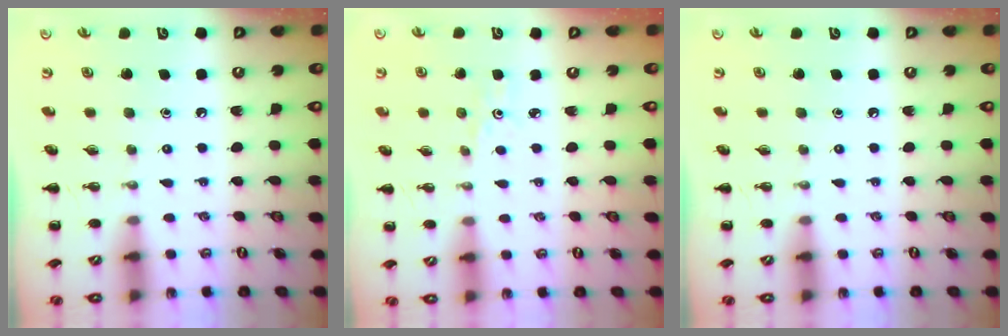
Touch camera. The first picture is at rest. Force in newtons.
{"total": 1.7, "press": 1.7, "slide": 0.4}
{"total": 0.0}